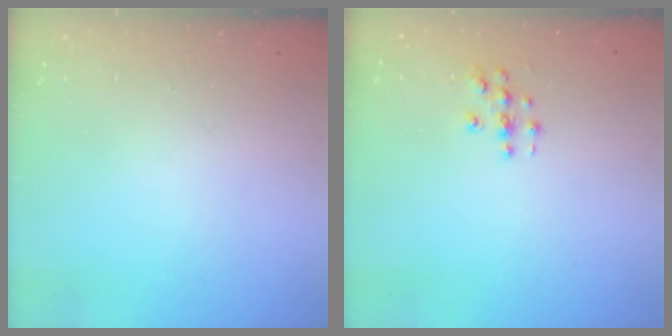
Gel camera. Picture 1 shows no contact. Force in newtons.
{"total": 3.4, "press": 3.4, "slide": 0.2}